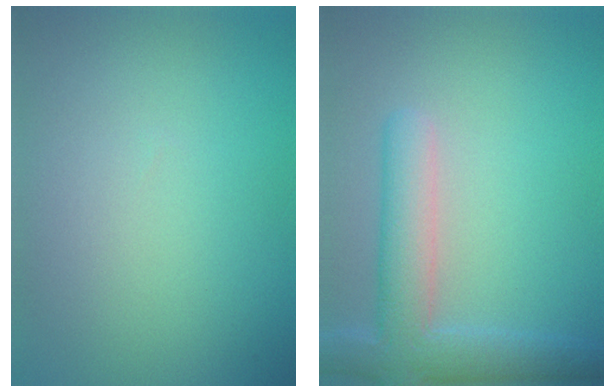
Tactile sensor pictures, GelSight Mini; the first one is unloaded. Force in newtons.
{"total": 5.3, "press": 5.3, "slide": 0.4}